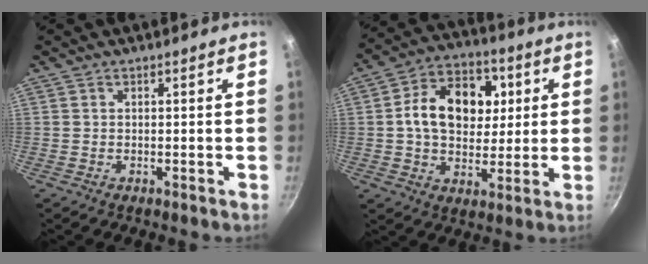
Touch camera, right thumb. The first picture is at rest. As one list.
[{"total": 15.7, "force": [2.4, 11.2, 10.7], "torque": [-0.136, 0.012, 0.035]}]